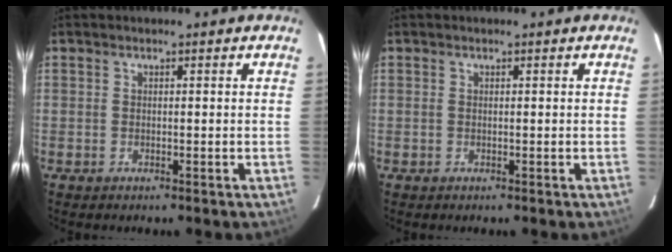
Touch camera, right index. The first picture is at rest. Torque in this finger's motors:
{"motor_torque": [0.08, 0.05, 0.02, 0.01]}